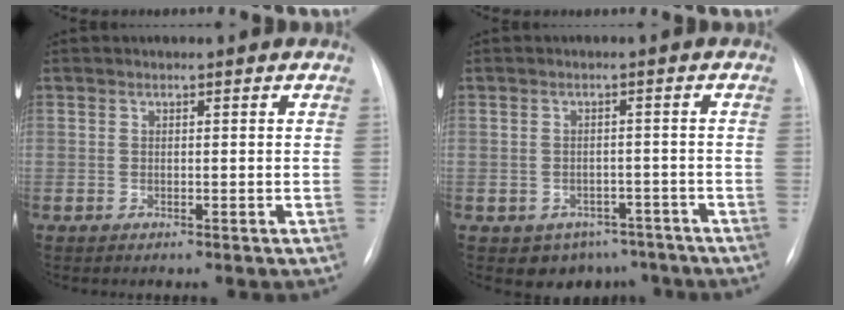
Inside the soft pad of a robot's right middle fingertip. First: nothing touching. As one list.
[{"total": 5.6, "force": [-4.0, 3.8, 1.0], "torque": [0.004, 0.016, -0.048]}]